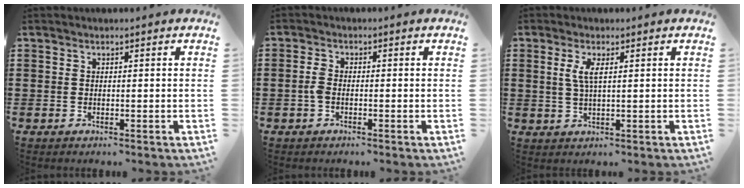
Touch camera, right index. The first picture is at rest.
{"total": 2.1, "force": [-0.6, 1.1, 1.7], "torque": [-0.048, -0.005, -0.015]}
{"total": 3.1, "force": [0.9, 0.8, 2.9], "torque": [-0.060, 0.004, 0.014]}